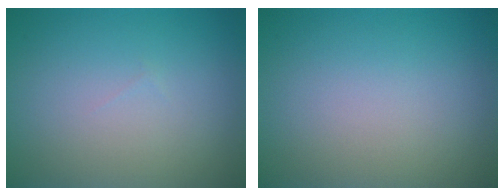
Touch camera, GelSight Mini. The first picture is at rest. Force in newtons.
{"total": 0.0}